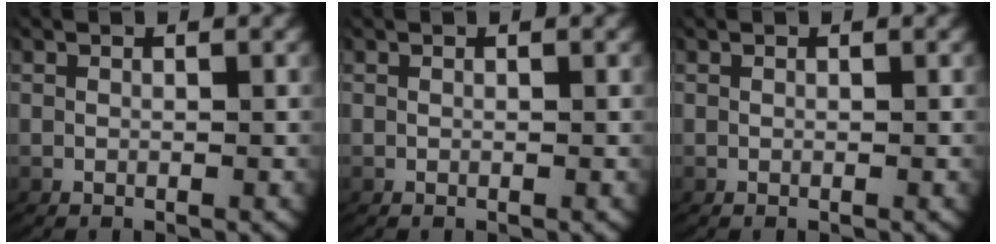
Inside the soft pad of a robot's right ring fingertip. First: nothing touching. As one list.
[{"total": 0.0}, {"total": 0.0}]